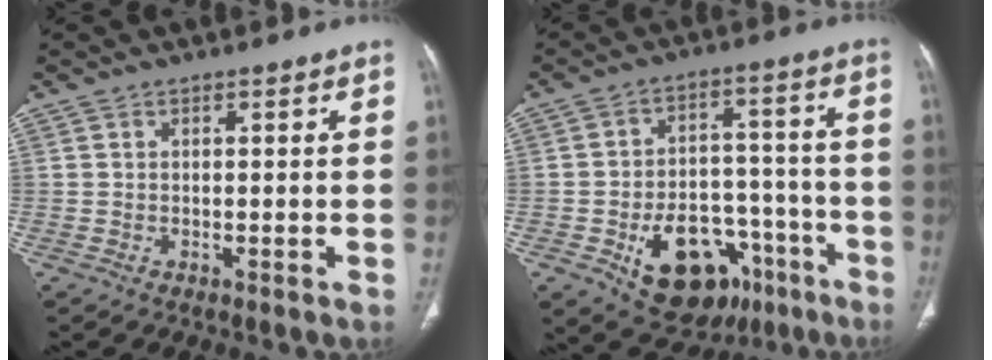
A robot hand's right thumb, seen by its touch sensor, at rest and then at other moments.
{"total": 18.1, "force": [-8.6, 11.8, 10.7], "torque": [-0.120, 0.059, -0.114]}